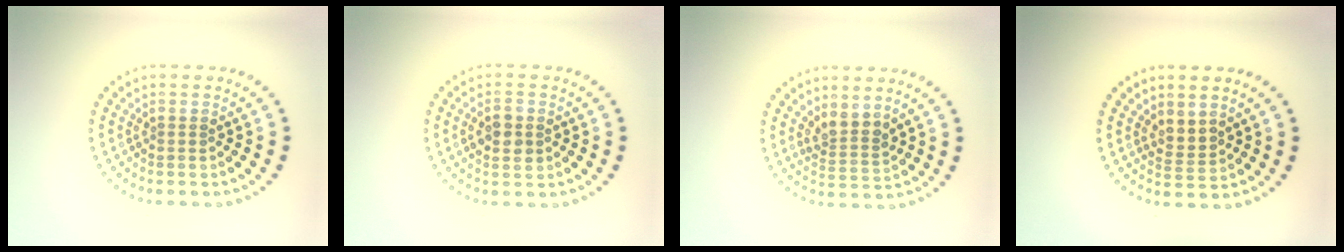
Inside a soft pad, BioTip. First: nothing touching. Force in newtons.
{"total": 2.6, "press": 2.6, "slide": 0.1}
{"total": 2.3, "press": 1.8, "slide": 1.5}
{"total": 1.7, "press": 1.3, "slide": 1.0}